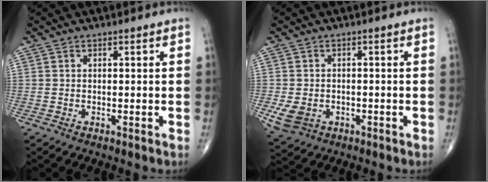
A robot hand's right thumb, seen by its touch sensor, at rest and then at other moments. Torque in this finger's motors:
{"motor_torque": [1.76, 1.10, -0.03, -0.17, 0.04]}